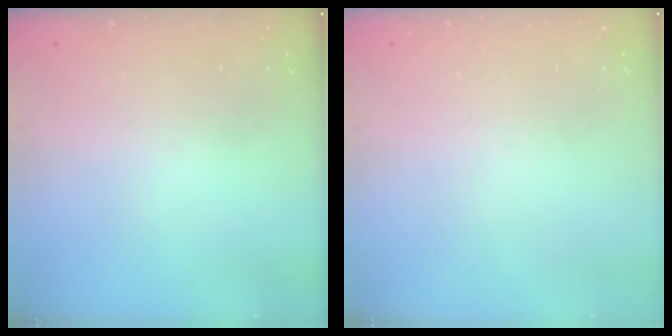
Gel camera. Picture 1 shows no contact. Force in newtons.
{"total": 0.0}